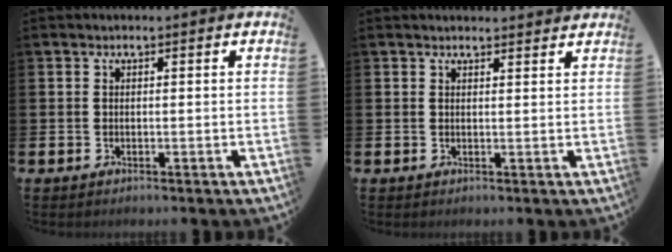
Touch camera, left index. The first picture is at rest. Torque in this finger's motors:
{"motor_torque": [0.84, -1.30, 0.21, 0.01]}